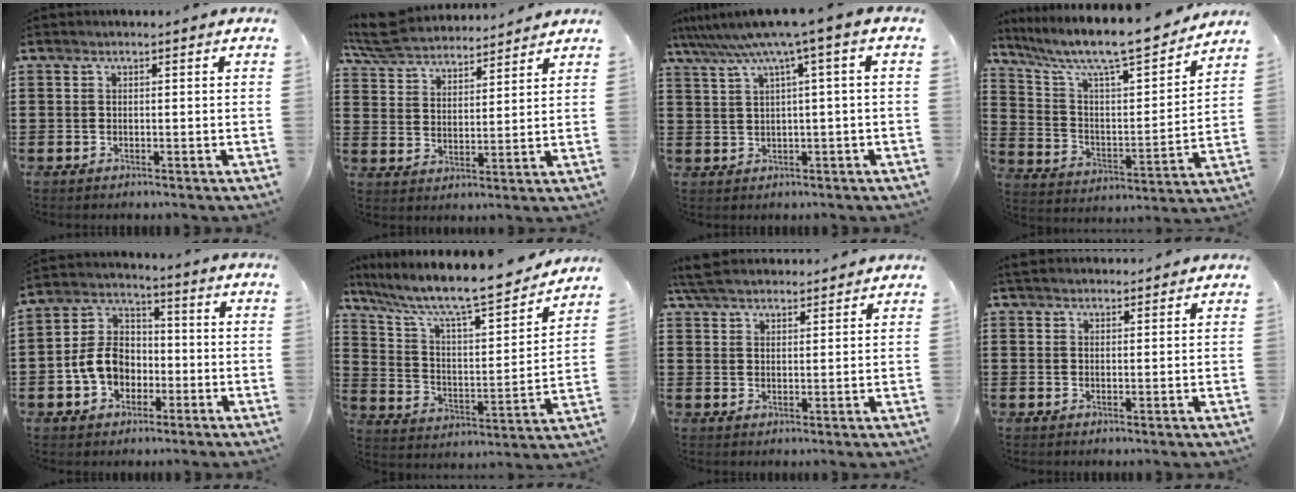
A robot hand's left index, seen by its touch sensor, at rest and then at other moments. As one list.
[{"total": 6.3, "force": [6.1, 1.1, 1.4], "torque": [-0.054, -0.026, 0.109]}, {"total": 5.6, "force": [2.1, -0.8, 5.1], "torque": [-0.104, -0.024, 0.029]}, {"total": 10.0, "force": [9.0, 1.0, 4.3], "torque": [-0.108, -0.074, 0.146]}, {"total": 7.8, "force": [-2.1, 6.3, 4.1], "torque": [-0.111, 0.017, -0.046]}, {"total": 10.3, "force": [9.0, 1.1, 4.8], "torque": [-0.126, -0.069, 0.147]}, {"total": 5.1, "force": [4.8, 1.1, 1.6], "torque": [-0.046, -0.008, 0.090]}, {"total": 2.3, "force": [2.3, 0.5, 0.3], "torque": [-0.010, 0.002, 0.045]}]